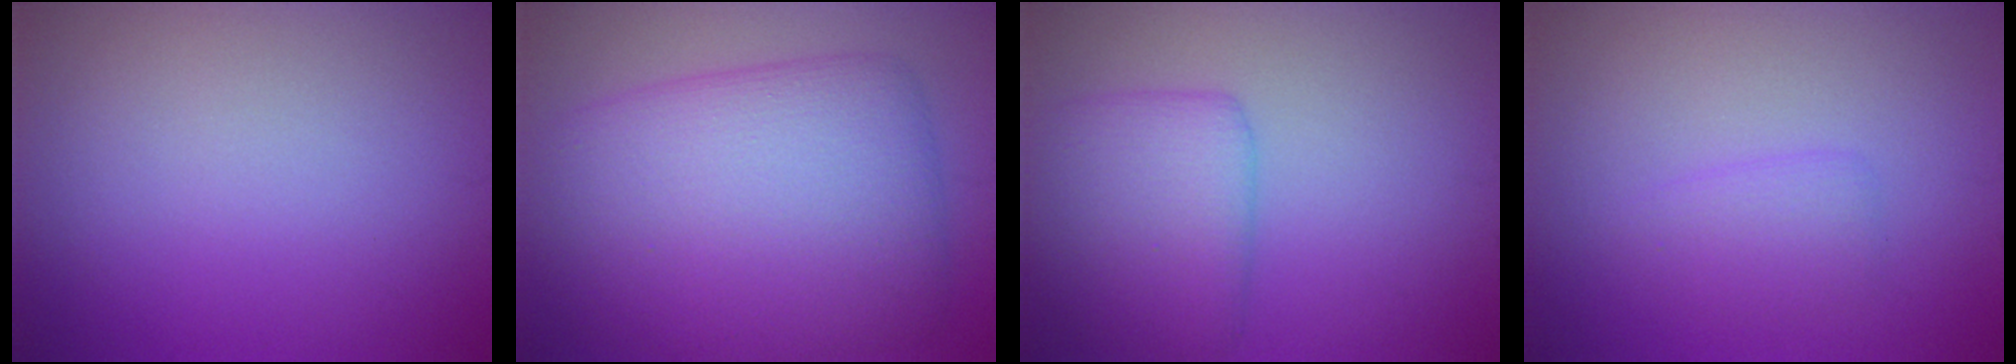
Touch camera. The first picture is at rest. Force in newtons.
{"total": 10.4, "press": 10.4, "slide": 0.2}
{"total": 4.3, "press": 4.3, "slide": 0.2}
{"total": 1.6, "press": 1.6, "slide": 0.1}